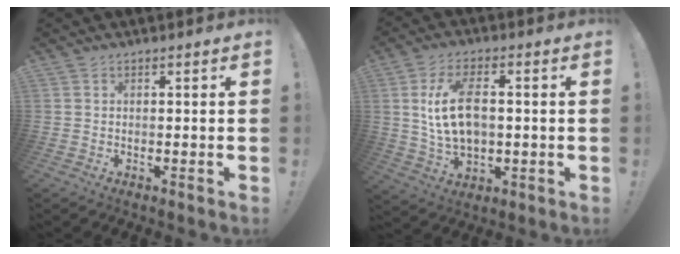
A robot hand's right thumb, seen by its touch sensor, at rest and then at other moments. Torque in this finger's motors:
{"motor_torque": [0.56, 0.60, 0.74, 0.72, 0.08]}